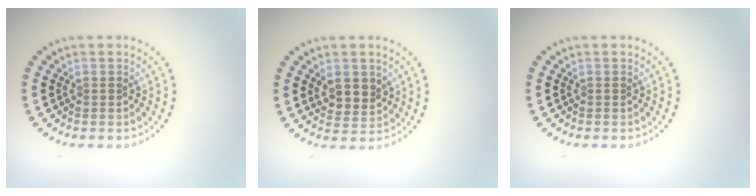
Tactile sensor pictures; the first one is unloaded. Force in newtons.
{"total": 2.7, "press": 2.5, "slide": 1.0}
{"total": 0.0}